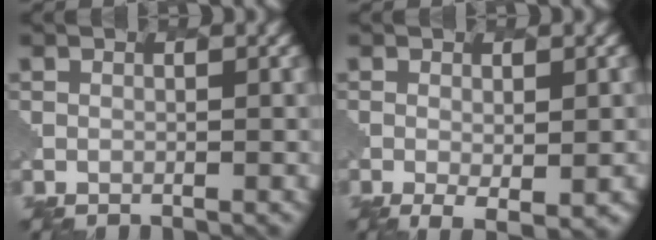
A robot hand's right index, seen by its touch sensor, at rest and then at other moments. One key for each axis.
{"total": 3.1, "fx": -0.7, "fy": 1.1, "fz": 2.8, "tx": -0.043, "ty": -0.013, "tz": -0.006}